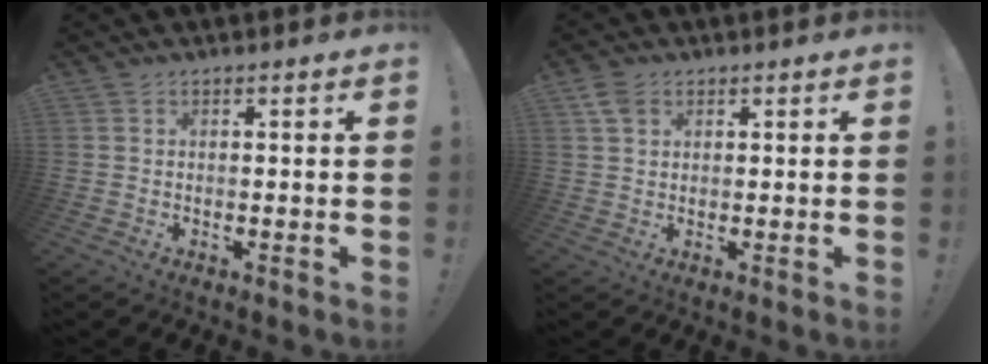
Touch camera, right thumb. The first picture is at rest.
{"total": 4.0, "force": [2.0, 2.6, 2.2], "torque": [-0.032, -0.005, 0.038]}